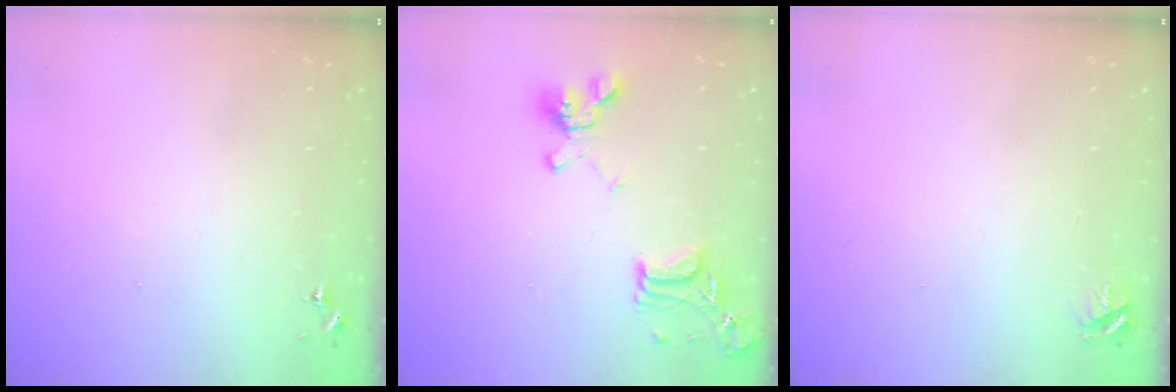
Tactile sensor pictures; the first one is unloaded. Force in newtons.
{"total": 15.8, "press": 15.7, "slide": 1.4}
{"total": 4.2, "press": 4.1, "slide": 0.5}